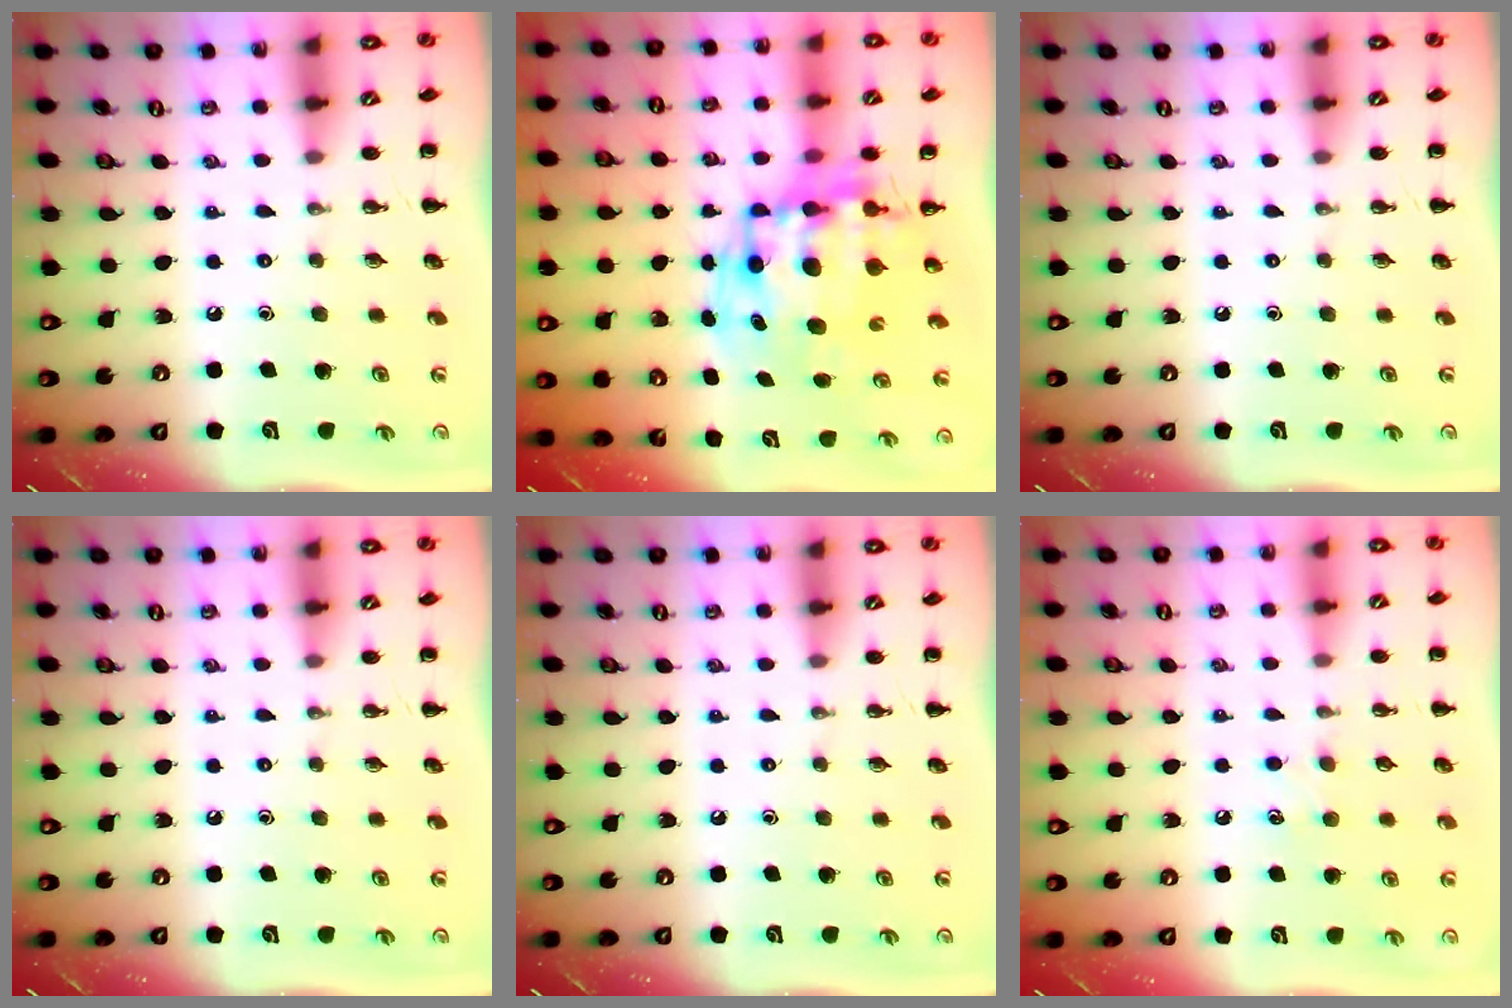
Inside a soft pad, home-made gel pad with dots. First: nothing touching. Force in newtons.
{"total": 12.1, "press": 11.8, "slide": 2.8}
{"total": 0.0}
{"total": 0.0}
{"total": 0.0}
{"total": 4.8, "press": 4.7, "slide": 1.2}